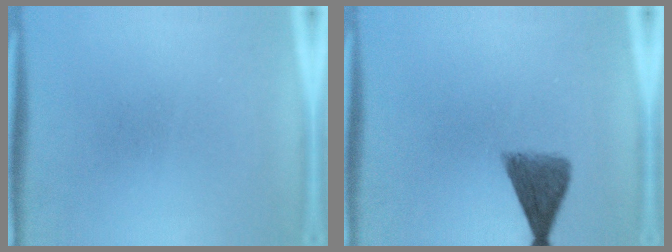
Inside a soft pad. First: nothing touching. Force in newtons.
{"total": 5.8}